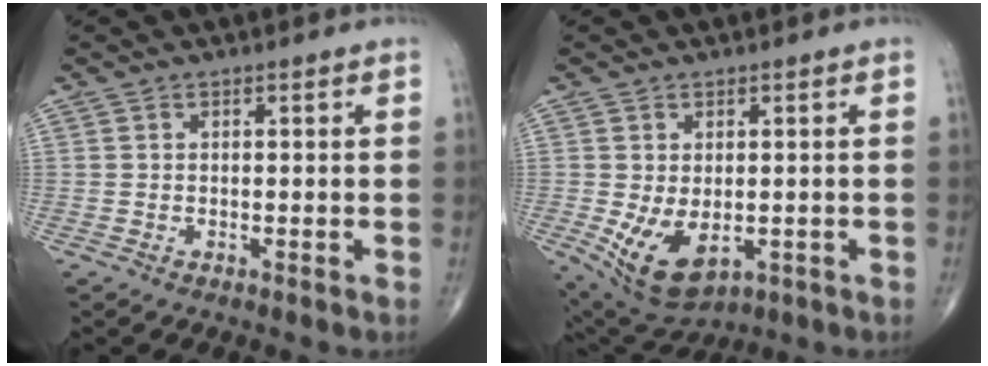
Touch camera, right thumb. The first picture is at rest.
{"total": 9.4, "force": [-1.8, 5.5, 7.3], "torque": [-0.123, -0.013, -0.010]}